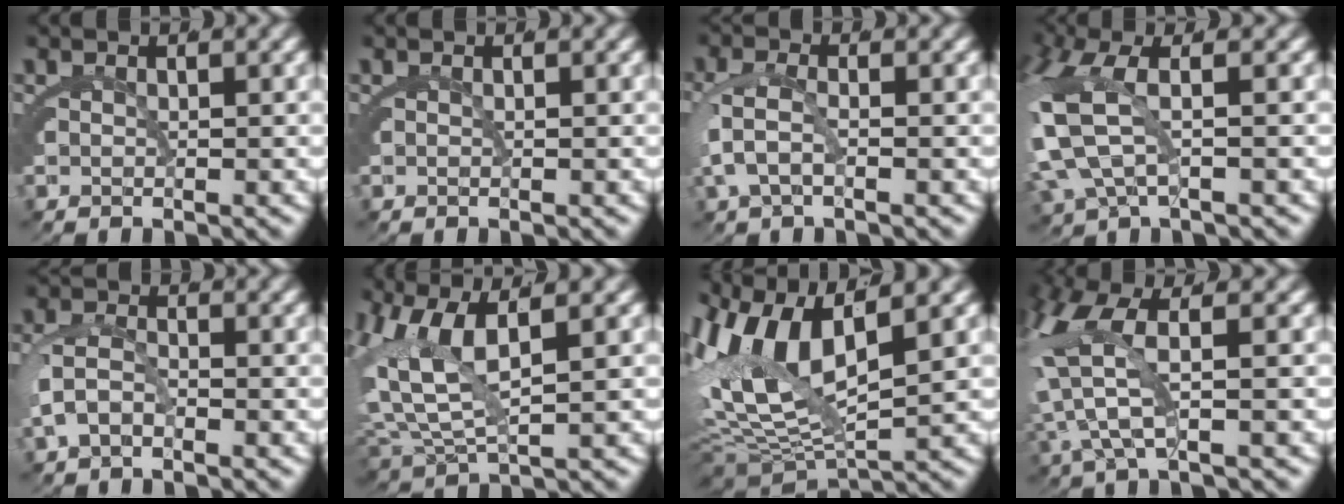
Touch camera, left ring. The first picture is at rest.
{"total": 0.0}
{"total": 2.4, "force": [-0.3, 0.8, 2.2], "torque": [-0.061, -0.007, 0.000]}
{"total": 6.0, "force": [0.4, 2.8, 5.2], "torque": [-0.142, -0.009, 0.018]}
{"total": 2.1, "force": [-0.8, 1.0, 1.7], "torque": [-0.041, -0.005, -0.010]}
{"total": 7.6, "force": [1.9, 4.6, 5.7], "torque": [-0.140, -0.006, 0.040]}
{"total": 11.1, "force": [0.8, 7.1, 8.5], "torque": [-0.184, -0.023, 0.028]}
{"total": 7.4, "force": [1.3, 3.3, 6.4], "torque": [-0.162, -0.008, 0.027]}